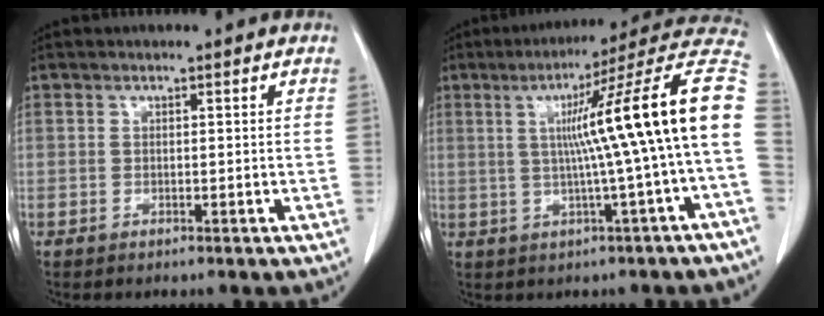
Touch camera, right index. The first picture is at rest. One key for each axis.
{"total": 17.6, "fx": 0.6, "fy": -1.5, "fz": 17.5, "tx": -0.230, "ty": 0.033, "tz": -0.001}